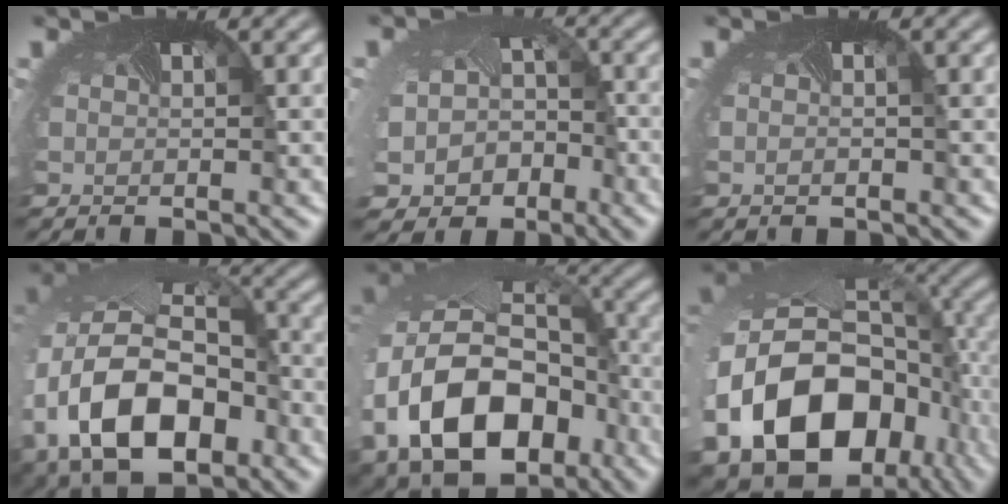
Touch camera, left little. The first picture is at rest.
{"total": 7.0, "force": [-3.4, 5.7, 2.2], "torque": [-0.043, -0.030, -0.048]}
{"total": 0.9, "force": [-0.3, 0.2, 0.8], "torque": [-0.014, -0.003, -0.003]}
{"total": 14.3, "force": [-4.4, 9.8, 9.4], "torque": [-0.217, -0.026, -0.073]}
{"total": 16.5, "force": [-5.1, 12.0, 10.1], "torque": [-0.238, -0.036, -0.075]}
{"total": 18.5, "force": [-5.5, 13.6, 11.3], "torque": [-0.275, -0.058, -0.071]}